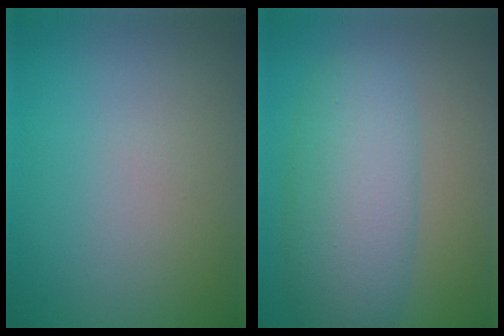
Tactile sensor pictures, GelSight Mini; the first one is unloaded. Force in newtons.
{"total": 6.9, "press": 6.8, "slide": 0.3}